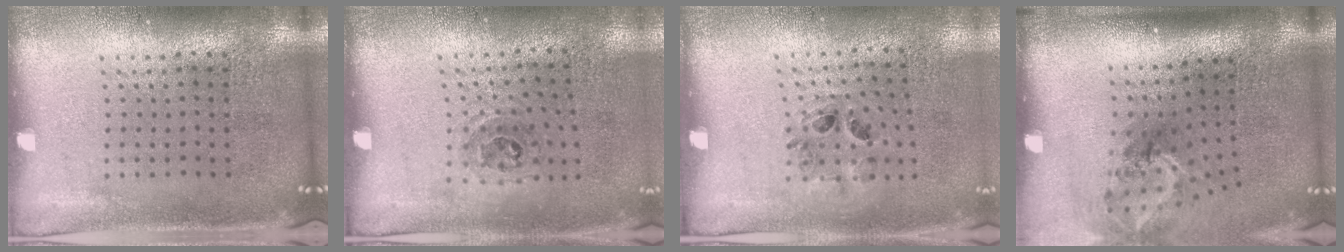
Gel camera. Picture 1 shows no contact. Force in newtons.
{"total": 1.1, "press": 0.7, "slide": 0.8}
{"total": 1.0, "press": 0.8, "slide": 0.5}
{"total": 1.9, "press": 1.3, "slide": 1.4}